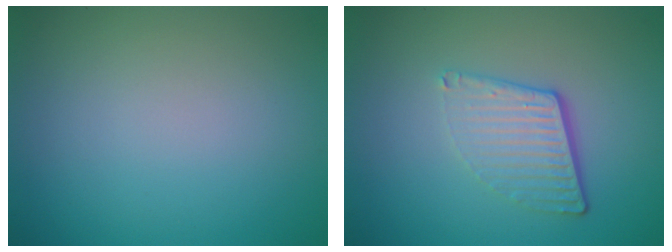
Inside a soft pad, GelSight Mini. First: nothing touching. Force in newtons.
{"total": 4.2, "press": 2.7, "slide": 3.2}